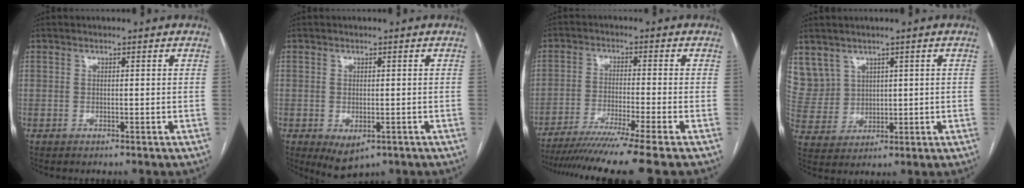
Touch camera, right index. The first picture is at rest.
{"total": 4.3, "force": [-1.9, 2.4, 3.1], "torque": [-0.046, -0.008, -0.016]}
{"total": 14.2, "force": [-11.7, -2.5, 7.6], "torque": [-0.110, -0.045, -0.185]}
{"total": 9.0, "force": [4.9, 7.4, 1.2], "torque": [-0.044, 0.033, 0.124]}